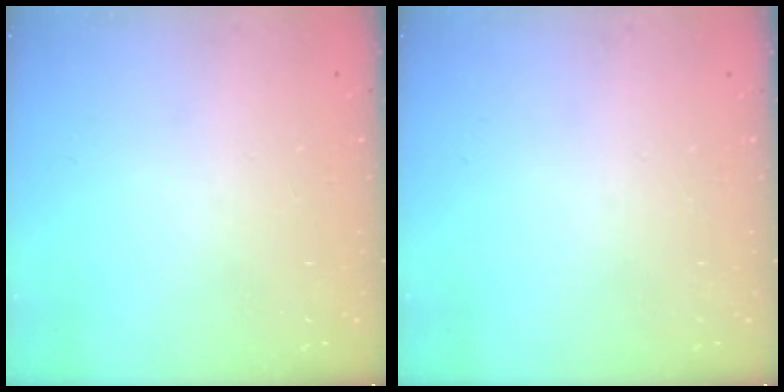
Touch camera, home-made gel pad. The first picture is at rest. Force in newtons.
{"total": 0.0}